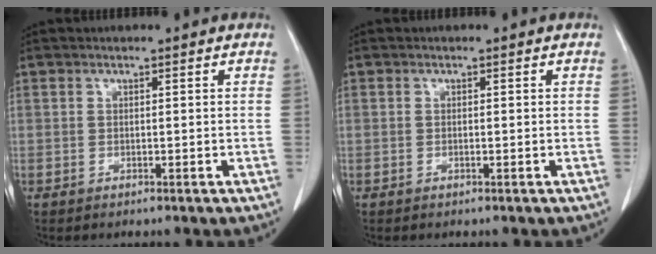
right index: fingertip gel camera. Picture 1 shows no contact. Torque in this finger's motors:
{"motor_torque": [0.05, -0.03, 0.08, 0.01]}